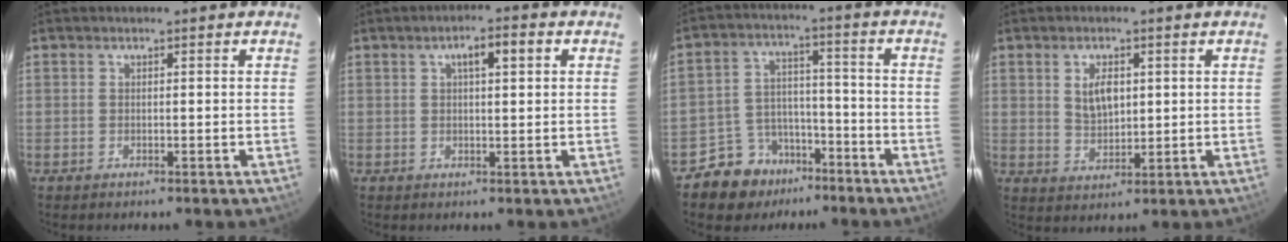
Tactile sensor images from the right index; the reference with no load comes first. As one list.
[{"total": 4.4, "force": [1.4, 1.2, 4.0], "torque": [-0.061, 0.016, 0.025]}, {"total": 9.4, "force": [-6.9, 6.3, 1.1], "torque": [-0.034, 0.040, -0.102]}, {"total": 5.6, "force": [1.6, 3.2, 4.3], "torque": [-0.076, 0.001, 0.036]}]